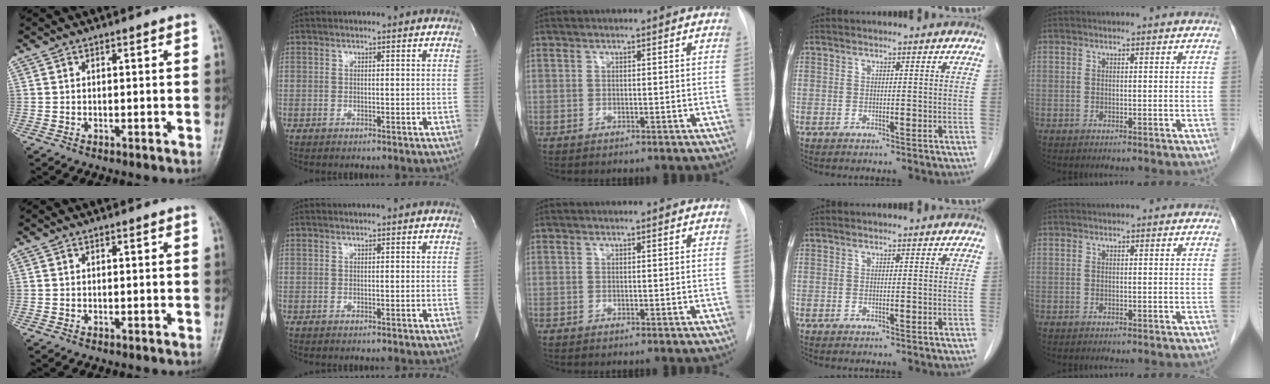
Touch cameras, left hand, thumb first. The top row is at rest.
{}